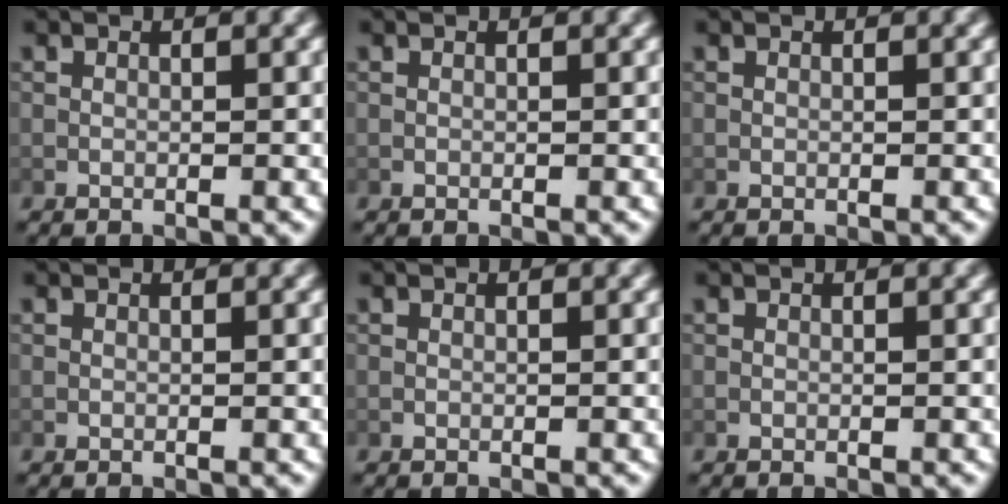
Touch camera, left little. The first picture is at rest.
{"total": 0.0}
{"total": 0.0}
{"total": 0.0}
{"total": 0.0}
{"total": 0.0}